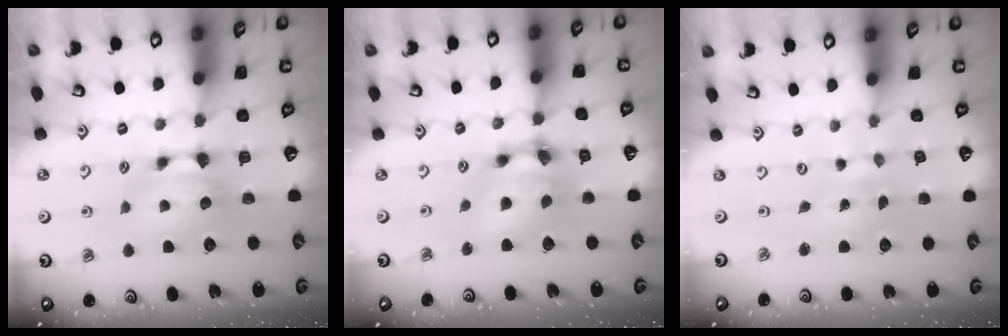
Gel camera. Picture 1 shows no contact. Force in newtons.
{"total": 6.8, "press": 6.5, "slide": 2.0}
{"total": 6.9, "press": 6.9, "slide": 0.5}